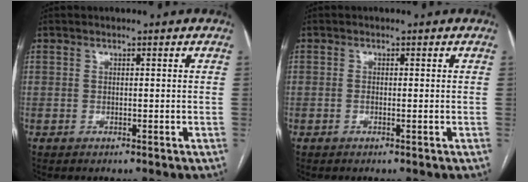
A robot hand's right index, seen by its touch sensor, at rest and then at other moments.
{"total": 0.8, "force": [-0.1, 0.2, 0.7], "torque": [-0.015, -0.001, -0.001]}